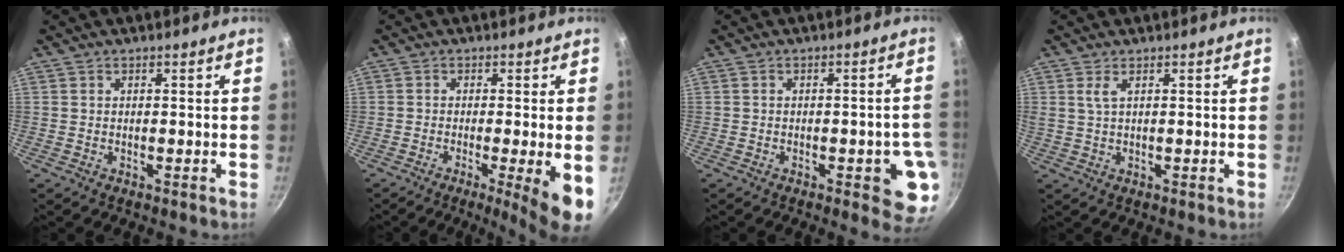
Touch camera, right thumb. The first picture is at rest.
{"total": 7.7, "force": [-2.1, 0.5, 7.4], "torque": [-0.108, -0.006, -0.030]}
{"total": 8.6, "force": [-2.6, 3.2, 7.6], "torque": [-0.055, 0.011, -0.029]}
{"total": 2.0, "force": [0.8, 0.6, 1.7], "torque": [-0.035, -0.001, 0.018]}